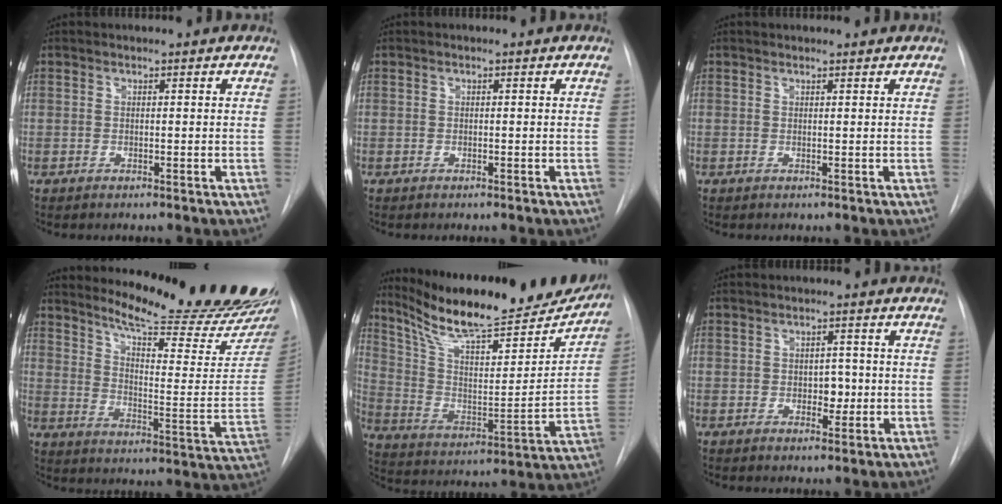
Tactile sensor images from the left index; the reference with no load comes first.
{"total": 0.0}
{"total": 1.8, "force": [1.7, 0.2, 0.0], "torque": [-0.008, 0.009, 0.020]}
{"total": 22.0, "force": [20.1, 0.0, 8.9], "torque": [-0.133, -0.125, 0.261]}
{"total": 24.9, "force": [21.6, 4.4, 11.4], "torque": [-0.192, -0.038, 0.324]}
{"total": 2.6, "force": [-0.7, 1.8, 1.8], "torque": [-0.017, -0.003, -0.009]}